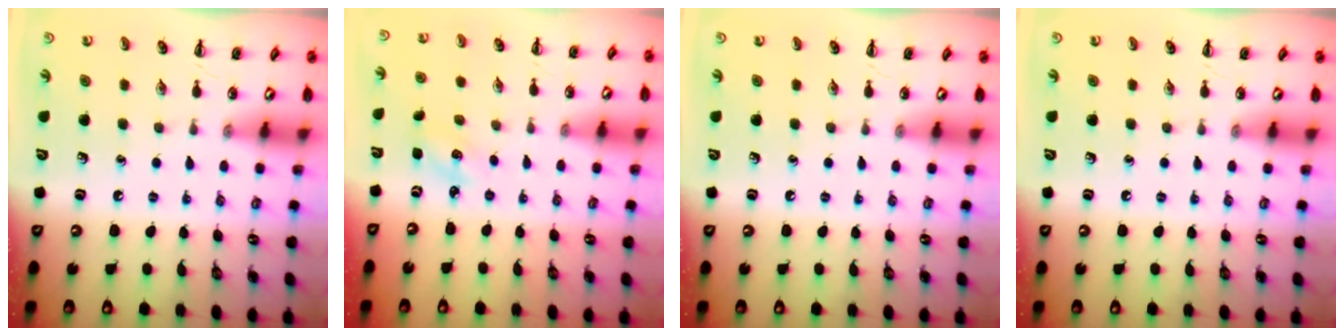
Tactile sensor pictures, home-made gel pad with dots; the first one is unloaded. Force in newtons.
{"total": 1.8, "press": 1.7, "slide": 0.5}
{"total": 0.0}
{"total": 0.0}